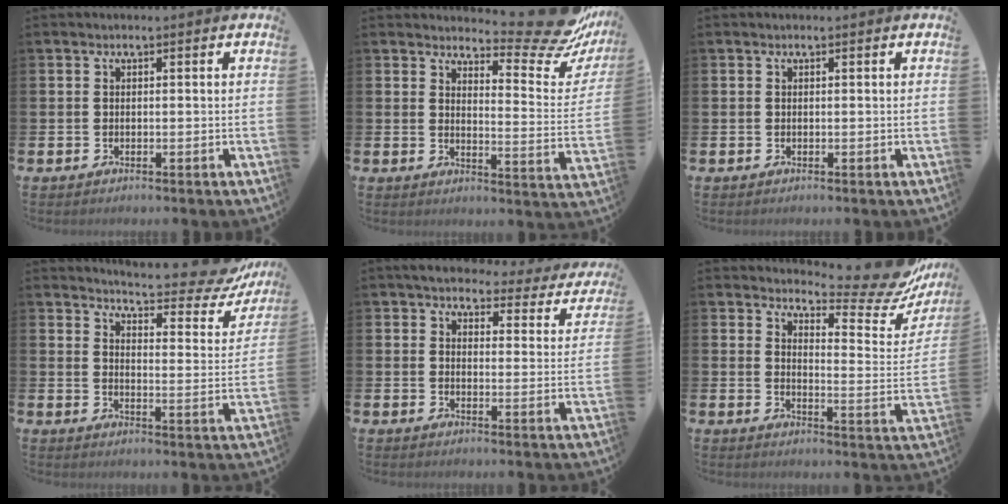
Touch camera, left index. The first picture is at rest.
{"total": 9.4, "force": [8.3, 2.3, 3.7], "torque": [-0.043, -0.075, 0.139]}
{"total": 0.0}
{"total": 6.6, "force": [6.3, 0.9, 1.7], "torque": [-0.040, -0.058, 0.102]}
{"total": 4.2, "force": [3.7, 1.6, 0.9], "torque": [-0.036, -0.026, 0.060]}
{"total": 8.6, "force": [8.1, 1.4, 2.6], "torque": [-0.039, -0.076, 0.137]}